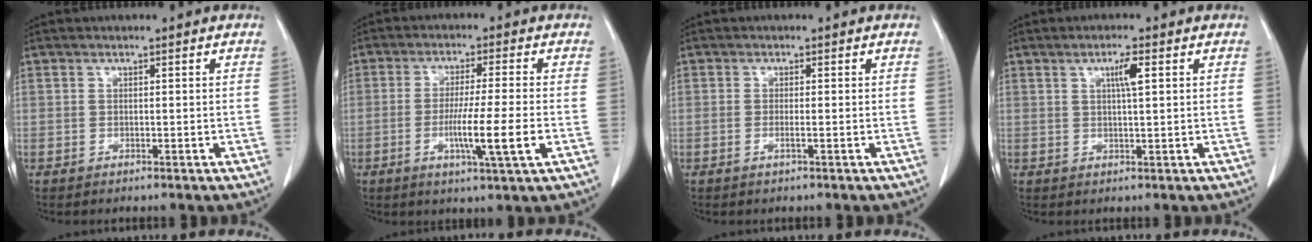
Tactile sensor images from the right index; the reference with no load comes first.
{"total": 8.6, "force": [-2.2, -0.8, 8.2], "torque": [-0.142, -0.019, -0.040]}
{"total": 1.0, "force": [-0.3, -0.1, 0.9], "torque": [-0.017, -0.001, -0.005]}
{"total": 3.0, "force": [1.1, 0.0, 2.8], "torque": [-0.050, 0.000, 0.018]}